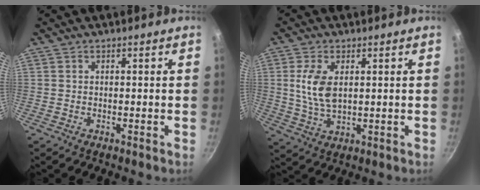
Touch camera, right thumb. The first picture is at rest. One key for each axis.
{"total": 7.7, "fx": 1.5, "fy": 4.2, "fz": 6.3, "tx": -0.127, "ty": -0.008, "tz": 0.031}